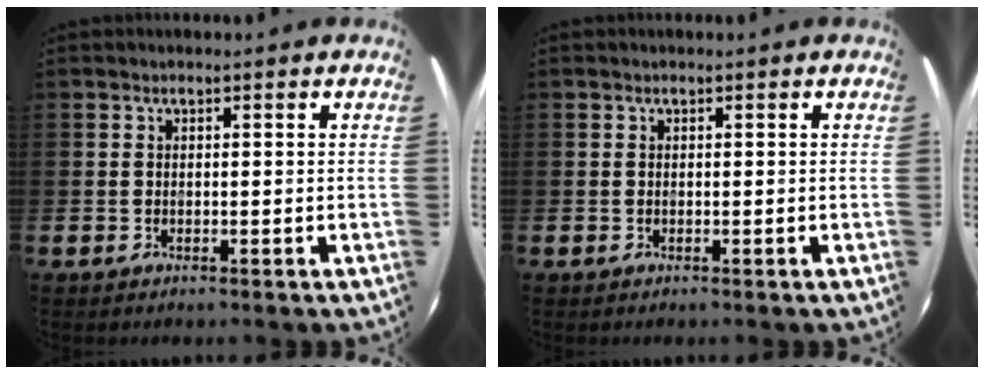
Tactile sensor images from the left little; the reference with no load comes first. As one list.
[{"total": 0.0}]